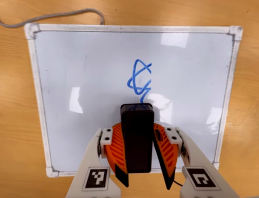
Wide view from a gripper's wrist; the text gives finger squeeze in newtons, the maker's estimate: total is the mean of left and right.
{"total": 9.1, "left": 9.1, "right": 9.2}